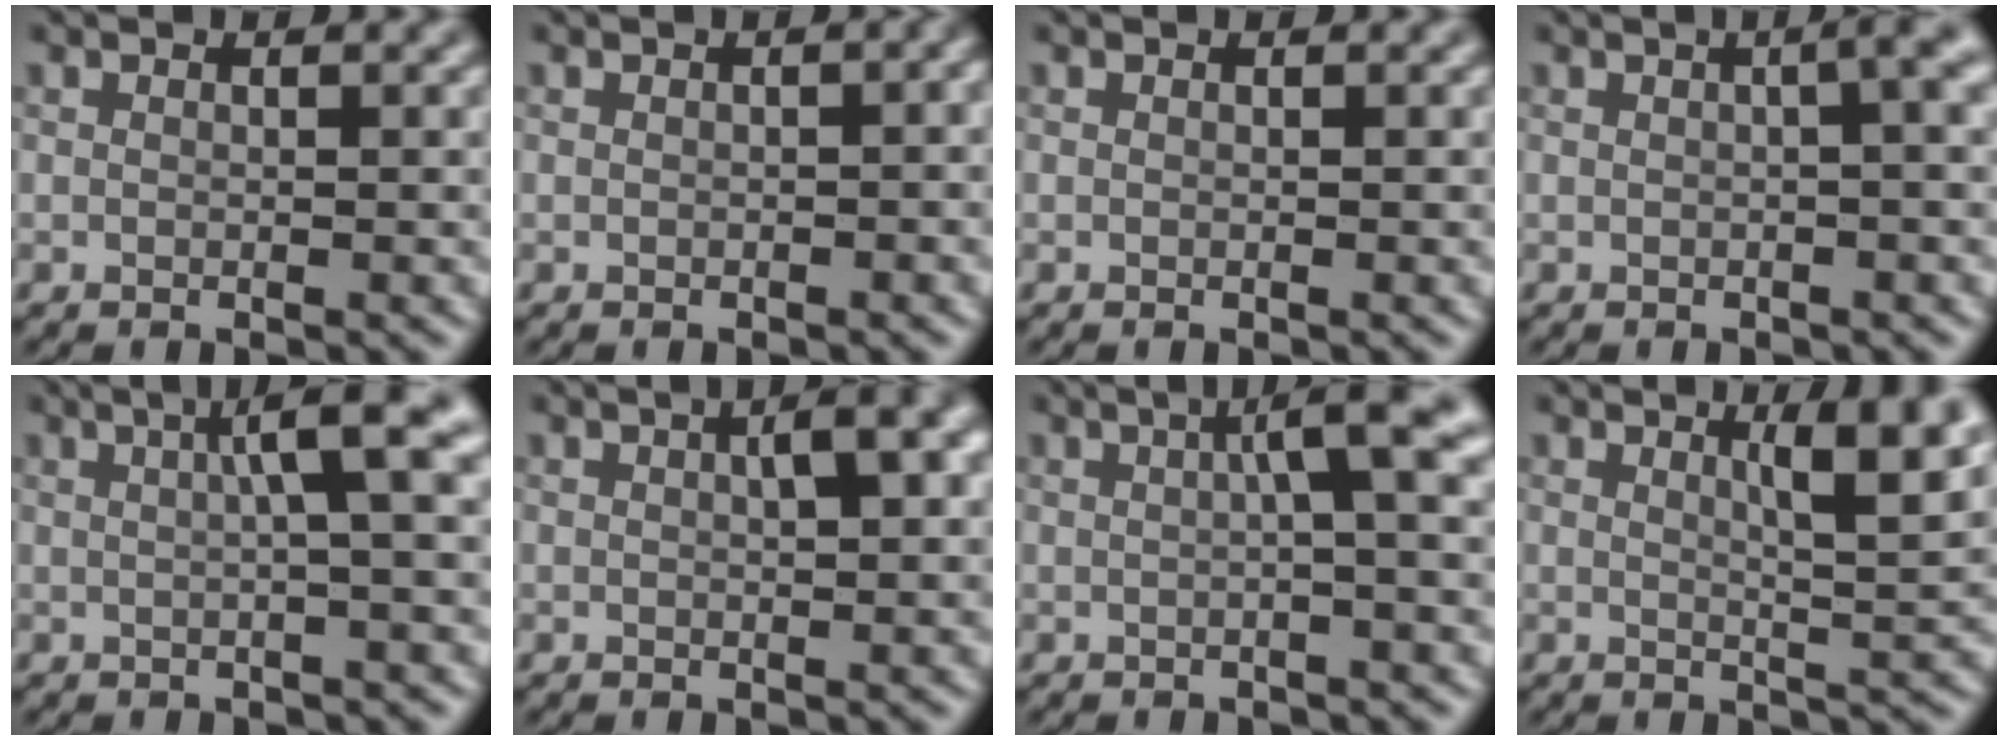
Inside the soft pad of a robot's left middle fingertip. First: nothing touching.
{"total": 1.1, "force": [-0.1, 0.3, 1.1], "torque": [-0.015, 0.003, 0.001]}
{"total": 0.0}
{"total": 3.8, "force": [0.7, 1.3, 3.5], "torque": [-0.032, 0.021, 0.000]}
{"total": 5.3, "force": [1.2, 0.9, 5.0], "torque": [-0.066, 0.021, 0.015]}
{"total": 3.7, "force": [1.1, 0.9, 3.4], "torque": [-0.051, 0.009, 0.015]}
{"total": 4.5, "force": [0.9, 0.7, 4.3], "torque": [-0.059, 0.017, 0.009]}
{"total": 5.4, "force": [2.2, 1.2, 4.8], "torque": [-0.056, 0.001, 0.032]}